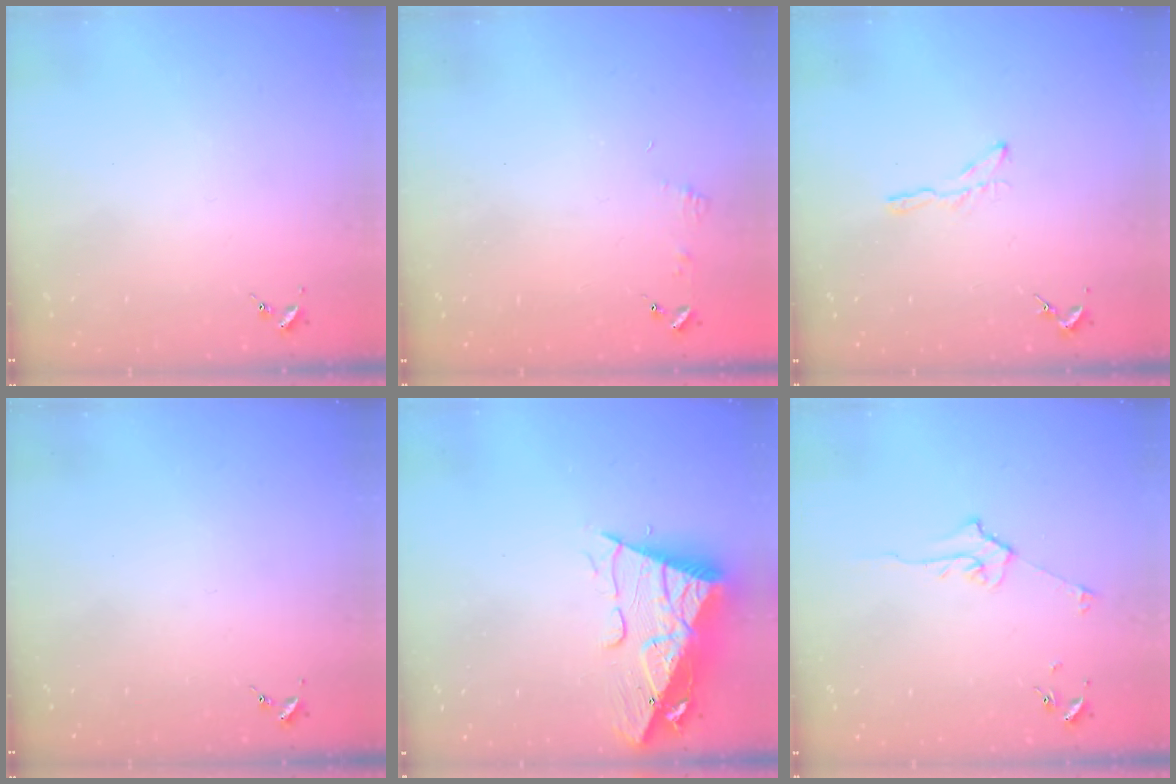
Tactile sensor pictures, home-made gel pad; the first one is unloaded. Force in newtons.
{"total": 4.5, "press": 4.4, "slide": 0.5}
{"total": 3.5, "press": 3.5, "slide": 0.4}
{"total": 0.0}
{"total": 14.2, "press": 14.1, "slide": 1.5}
{"total": 5.9, "press": 5.8, "slide": 0.8}